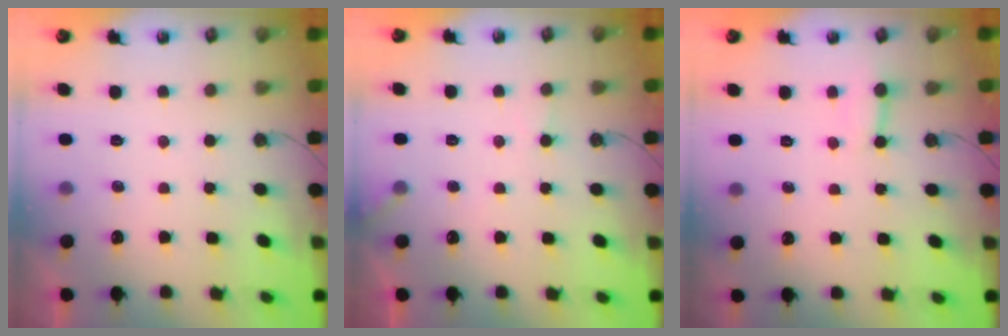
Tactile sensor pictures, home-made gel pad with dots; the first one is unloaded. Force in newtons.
{"total": 8.1, "press": 8.0, "slide": 0.5}
{"total": 3.0, "press": 3.0, "slide": 0.2}